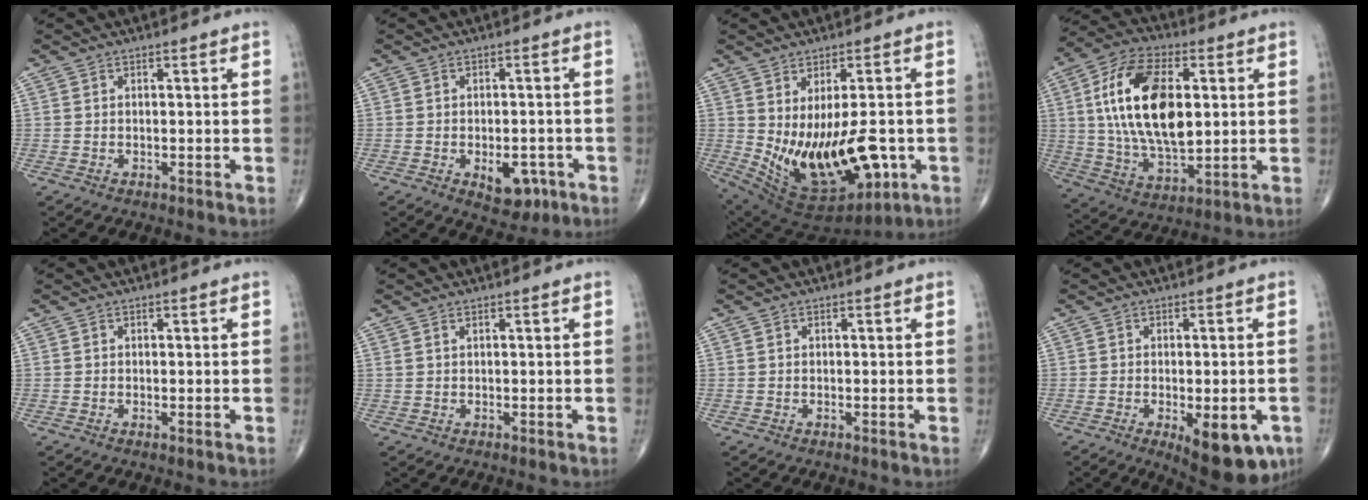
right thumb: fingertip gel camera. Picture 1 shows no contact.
{"total": 6.4, "force": [-2.5, 3.7, 4.5], "torque": [-0.042, 0.010, -0.024]}
{"total": 21.3, "force": [-3.5, 10.7, 18.0], "torque": [-0.292, -0.019, -0.019]}
{"total": 21.1, "force": [3.4, 10.9, 17.8], "torque": [-0.322, -0.006, 0.059]}
{"total": 0.0}
{"total": 0.6, "force": [0.4, 0.1, 0.4], "torque": [-0.011, 0.005, 0.012]}
{"total": 0.0}
{"total": 12.3, "force": [-4.9, 5.0, 10.1], "torque": [-0.111, -0.002, -0.054]}